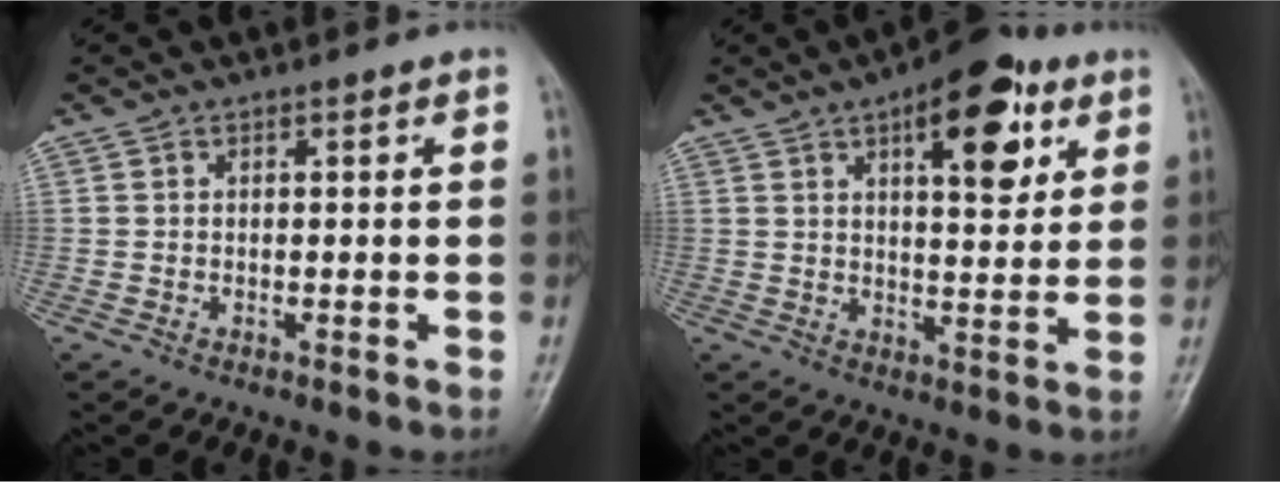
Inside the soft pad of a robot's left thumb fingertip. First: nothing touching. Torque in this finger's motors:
{"motor_torque": [1.58, 1.69, 1.74, -0.93, 0.13]}